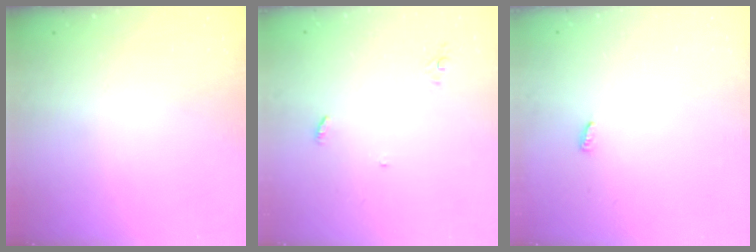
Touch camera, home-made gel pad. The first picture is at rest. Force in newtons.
{"total": 3.2, "press": 3.2, "slide": 0.2}
{"total": 3.5, "press": 3.4, "slide": 0.6}